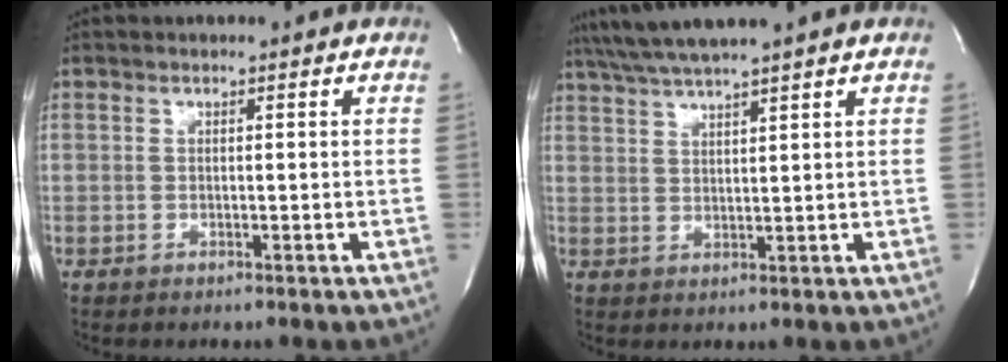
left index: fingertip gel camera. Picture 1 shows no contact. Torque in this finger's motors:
{"motor_torque": [0.80, -0.75, 0.58, 0.13]}